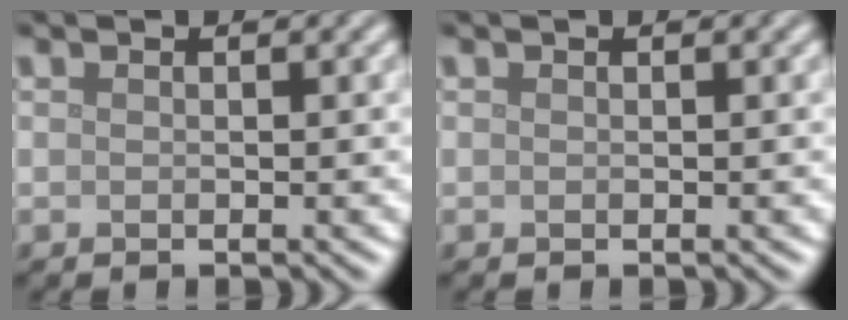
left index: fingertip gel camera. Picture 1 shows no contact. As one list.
[{"total": 0.0}]